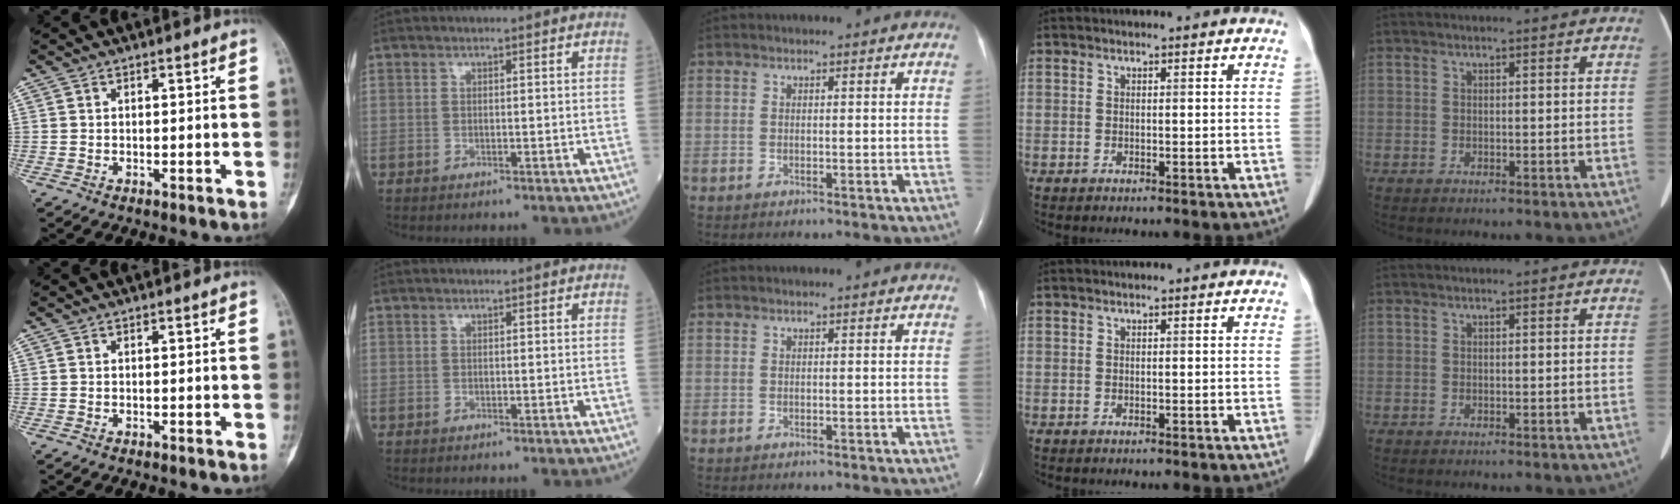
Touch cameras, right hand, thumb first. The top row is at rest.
{}